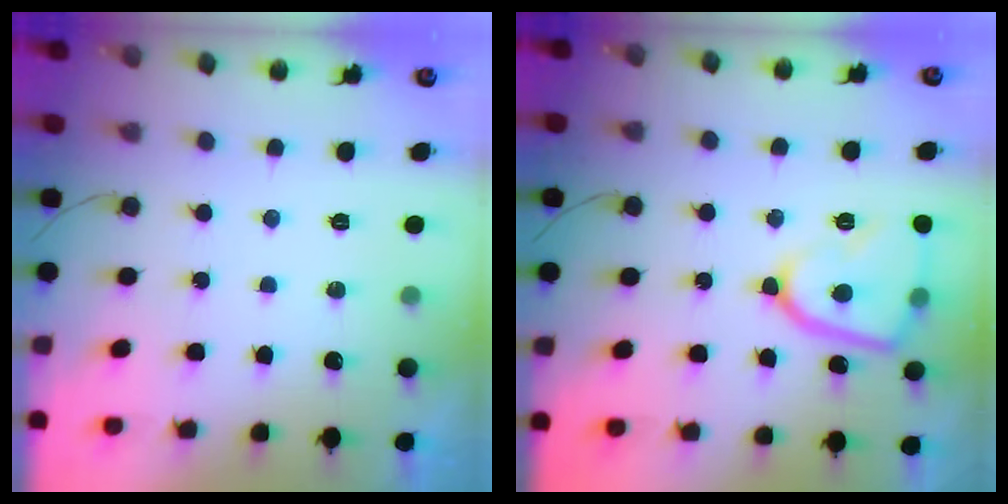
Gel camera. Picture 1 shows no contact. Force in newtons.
{"total": 13.5, "press": 13.5, "slide": 1.5}